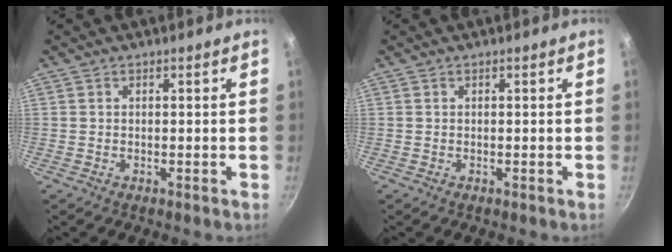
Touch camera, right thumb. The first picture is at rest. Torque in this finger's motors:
{"motor_torque": [-0.03, 0.02, 0.02, -0.01, 0.00]}